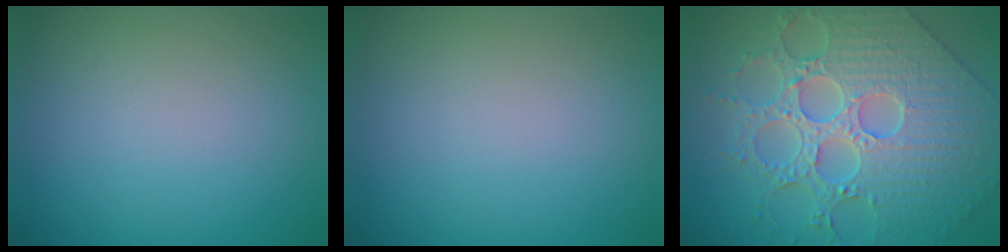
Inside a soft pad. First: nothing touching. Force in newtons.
{"total": 0.0}
{"total": 7.5, "press": 6.6, "slide": 3.5}